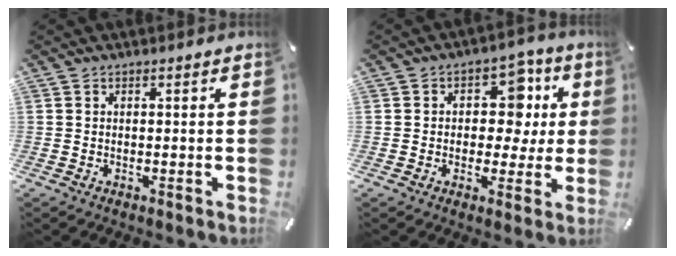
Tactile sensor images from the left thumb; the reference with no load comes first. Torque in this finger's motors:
{"motor_torque": [0.21, 0.19, 0.31, 0.14, 0.00]}